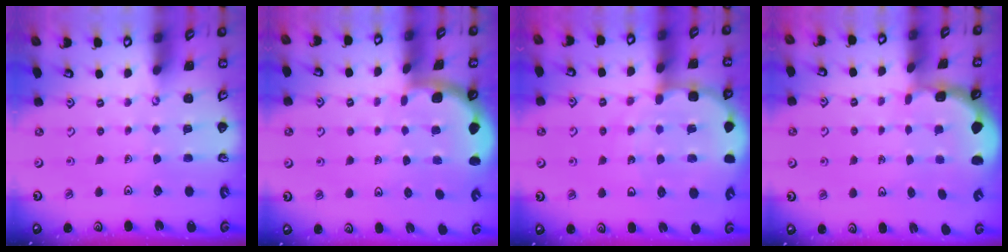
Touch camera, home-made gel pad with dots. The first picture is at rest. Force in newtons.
{"total": 1.9, "press": 1.9, "slide": 0.0}
{"total": 9.6, "press": 9.4, "slide": 1.9}
{"total": 1.6, "press": 1.5, "slide": 0.4}